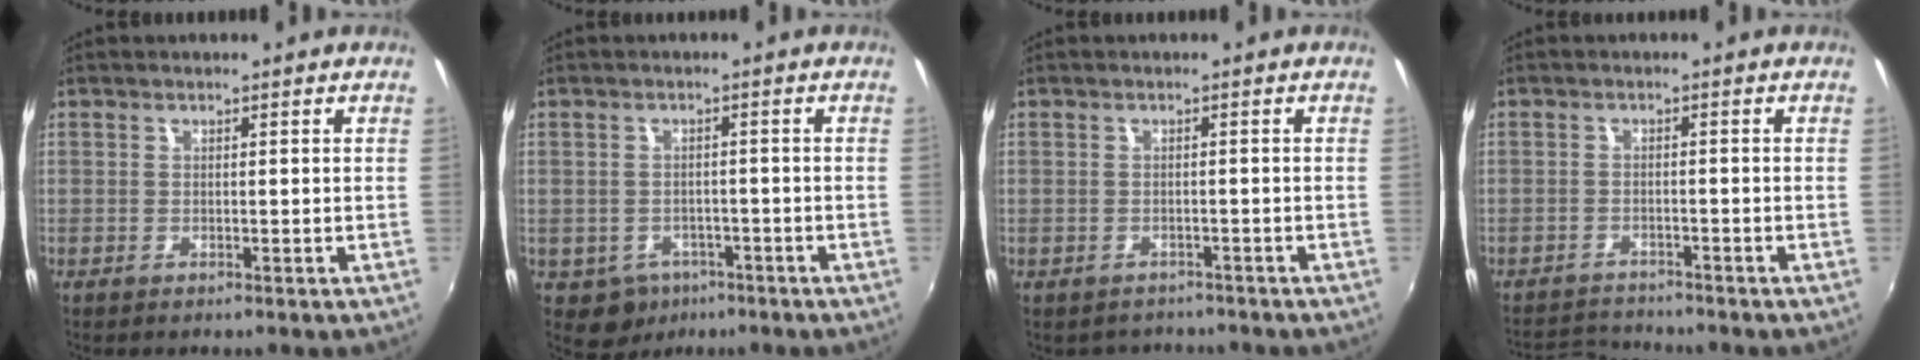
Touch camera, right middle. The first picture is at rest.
{"total": 5.1, "force": [-2.9, 4.0, 1.2], "torque": [-0.036, -0.003, -0.035]}
{"total": 3.4, "force": [-3.0, 1.5, 0.2], "torque": [-0.012, -0.012, -0.043]}
{"total": 5.2, "force": [-5.2, 0.5, 0.2], "torque": [-0.027, 0.000, -0.094]}